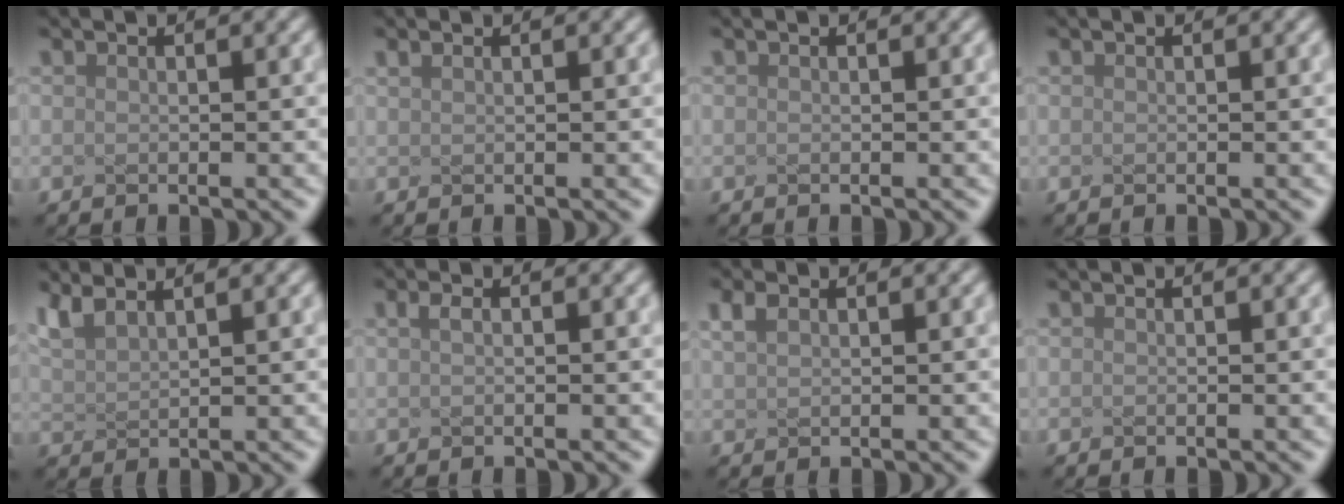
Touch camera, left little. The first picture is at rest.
{"total": 0.7, "force": [0.5, 0.2, 0.4], "torque": [-0.010, 0.002, 0.011]}
{"total": 0.0}
{"total": 0.0}
{"total": 2.8, "force": [2.3, 0.8, 1.5], "torque": [-0.043, 0.009, 0.049]}
{"total": 0.9, "force": [0.3, 0.4, 0.8], "torque": [-0.015, 0.004, 0.006]}
{"total": 1.6, "force": [1.0, 0.8, 1.0], "torque": [-0.026, 0.005, 0.022]}
{"total": 0.0}